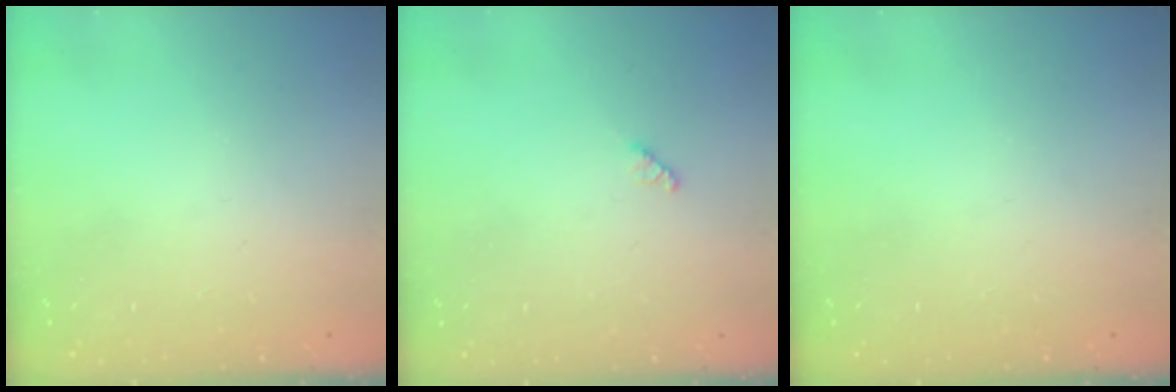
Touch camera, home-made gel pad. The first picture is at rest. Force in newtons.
{"total": 2.9, "press": 2.9, "slide": 0.3}
{"total": 0.0}